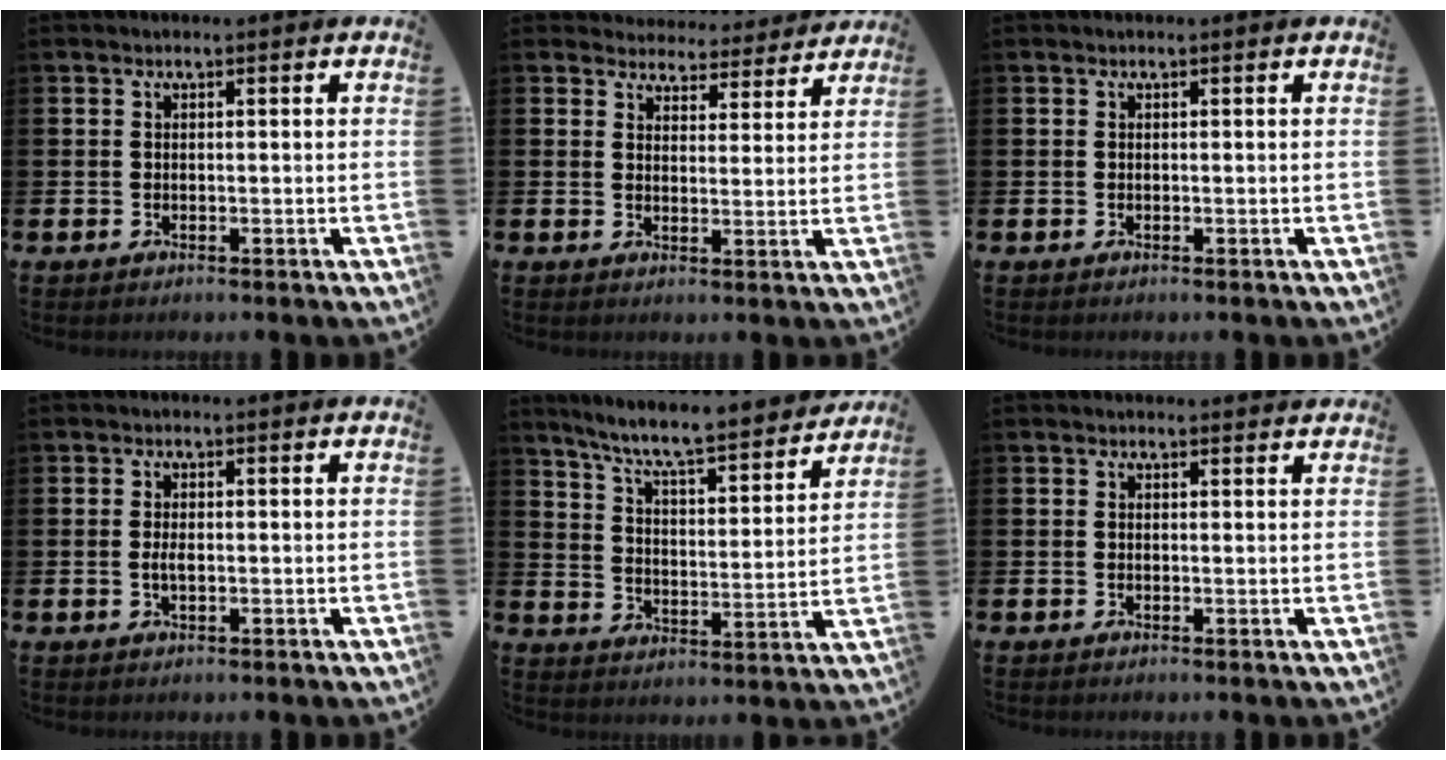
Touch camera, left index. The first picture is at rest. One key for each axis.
{"total": 4.2, "fx": 4.1, "fy": 1.2, "fz": 0.0, "tx": -0.007, "ty": -0.036, "tz": 0.069}
{"total": 0.0}
{"total": 1.6, "fx": -0.1, "fy": 0.7, "fz": 1.4, "tx": -0.028, "ty": 0.002, "tz": -0.004}
{"total": 7.9, "fx": 7.3, "fy": 0.3, "fz": 3.0, "tx": -0.083, "ty": -0.058, "tz": 0.122}
{"total": 0.0}